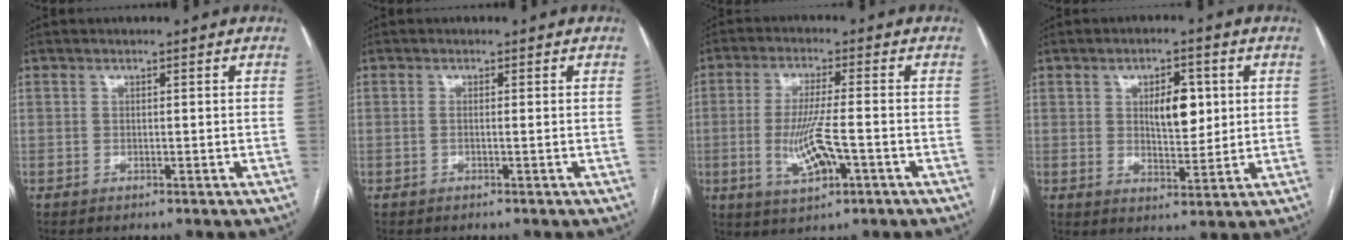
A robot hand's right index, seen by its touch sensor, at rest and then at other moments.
{"total": 0.7, "force": [-0.1, 0.0, 0.7], "torque": [-0.019, -0.001, 0.000]}
{"total": 8.3, "force": [-2.1, 1.4, 7.9], "torque": [-0.155, -0.009, -0.034]}
{"total": 6.7, "force": [1.6, 3.0, 5.8], "torque": [-0.088, 0.004, 0.031]}